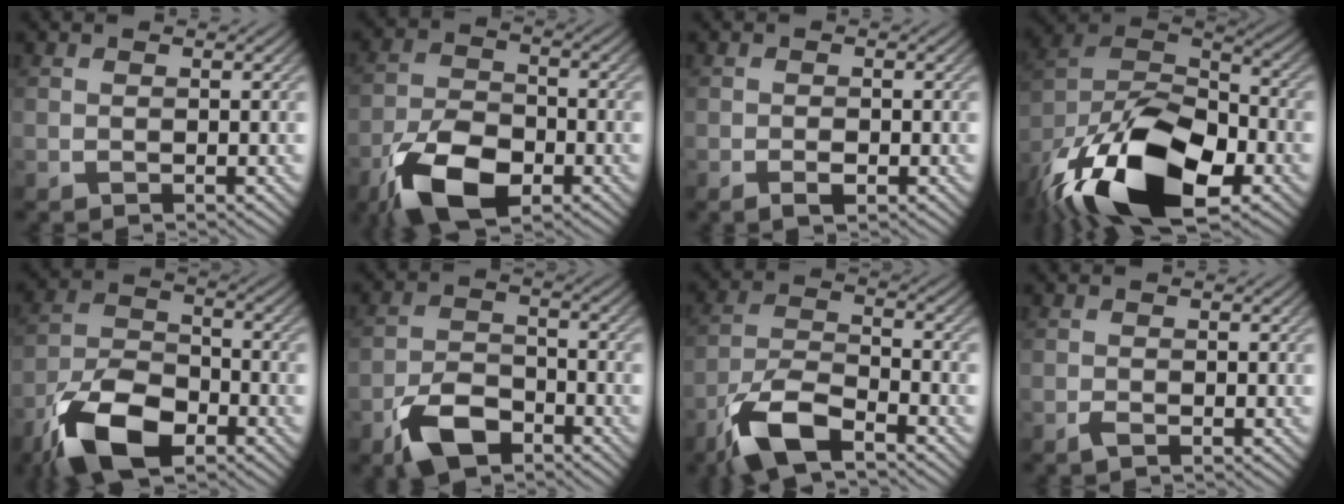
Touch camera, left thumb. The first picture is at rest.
{"total": 11.0, "force": [-6.1, 5.5, 7.3], "torque": [-0.159, -0.013, -0.123]}
{"total": 1.5, "force": [-0.8, 0.6, 1.2], "torque": [-0.020, -0.001, -0.013]}
{"total": 20.1, "force": [-11.5, 9.6, 13.3], "torque": [-0.288, -0.031, -0.201]}
{"total": 12.2, "force": [-7.4, 5.7, 7.8], "torque": [-0.168, -0.009, -0.155]}
{"total": 7.4, "force": [-4.8, 3.7, 4.1], "torque": [-0.084, -0.002, -0.103]}
{"total": 9.6, "force": [-6.5, 3.2, 6.3], "torque": [-0.131, -0.006, -0.141]}
{"total": 0.9, "force": [-0.6, 0.2, 0.6], "torque": [-0.017, 0.000, -0.012]}